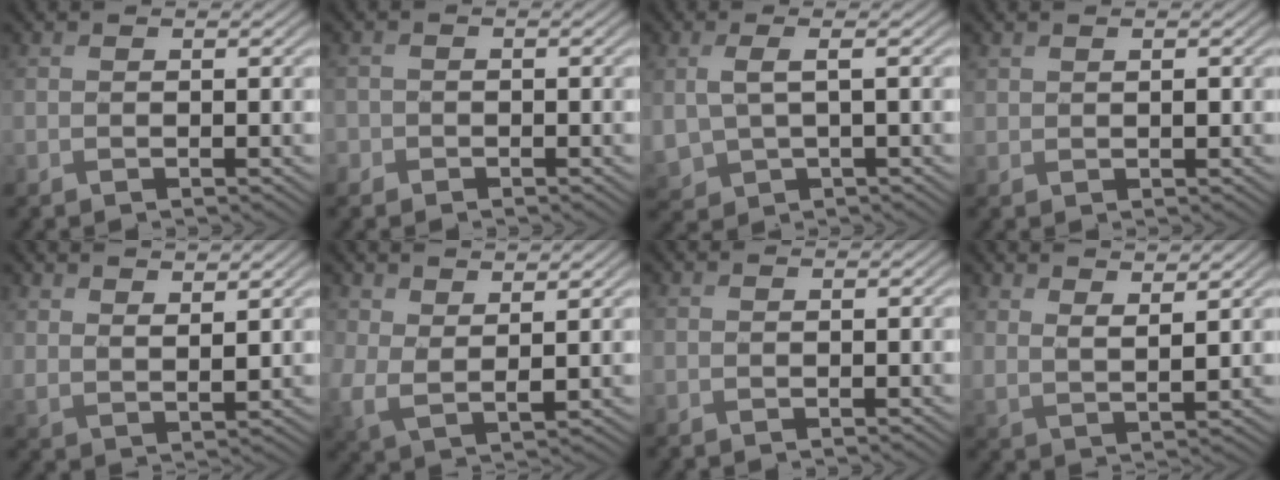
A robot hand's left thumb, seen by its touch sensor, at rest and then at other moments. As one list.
[{"total": 1.4, "force": [-0.8, 1.2, 0.0], "torque": [0.009, -0.002, -0.020]}, {"total": 4.3, "force": [0.7, 2.3, 3.6], "torque": [-0.091, -0.005, 0.019]}, {"total": 1.2, "force": [0.7, 0.8, 0.6], "torque": [-0.014, -0.003, 0.018]}, {"total": 4.1, "force": [3.2, 1.4, 2.2], "torque": [-0.050, -0.007, 0.067]}, {"total": 5.0, "force": [2.9, 2.4, 3.4], "torque": [-0.086, -0.008, 0.053]}, {"total": 0.0}, {"total": 4.5, "force": [3.6, 1.0, 2.5], "torque": [-0.050, -0.013, 0.071]}]